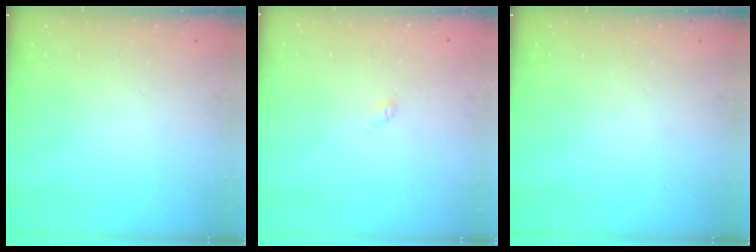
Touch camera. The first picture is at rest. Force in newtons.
{"total": 2.5, "press": 2.5, "slide": 0.5}
{"total": 0.0}